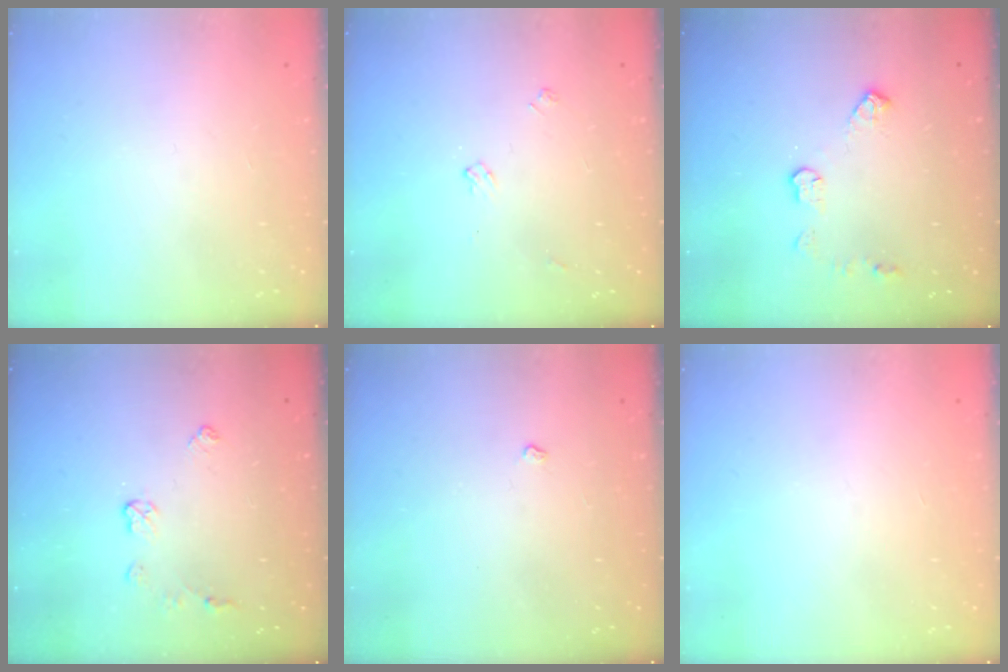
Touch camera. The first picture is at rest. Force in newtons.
{"total": 4.3, "press": 4.2, "slide": 0.7}
{"total": 7.4, "press": 7.4, "slide": 0.3}
{"total": 5.3, "press": 5.2, "slide": 0.8}
{"total": 3.2, "press": 3.2, "slide": 0.5}
{"total": 0.0}